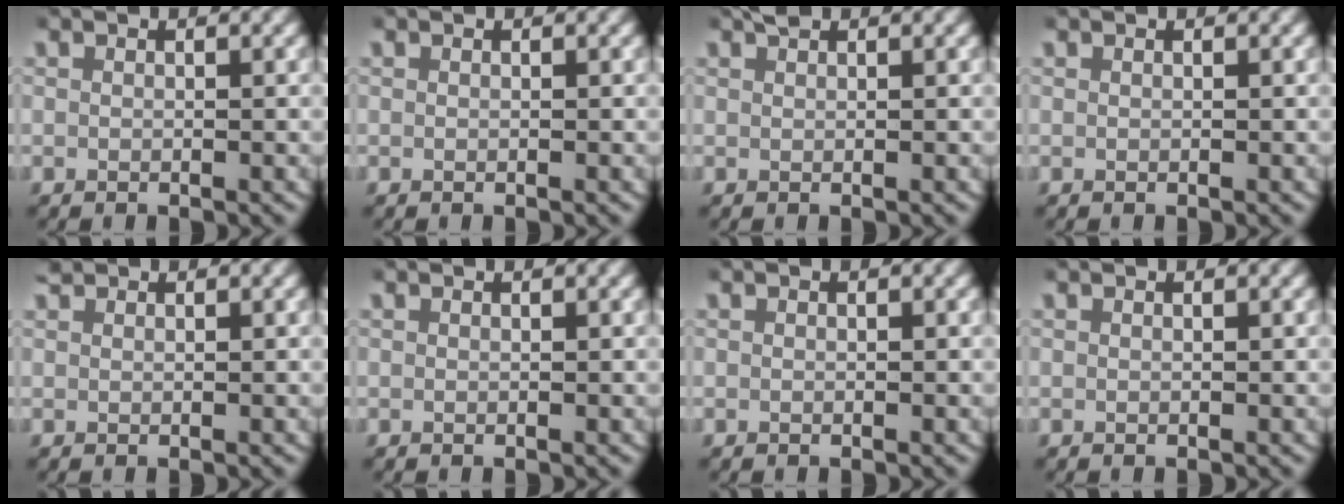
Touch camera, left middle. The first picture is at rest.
{"total": 0.0}
{"total": 1.0, "force": [0.9, 0.2, 0.3], "torque": [-0.004, 0.003, 0.015]}
{"total": 0.0}
{"total": 0.7, "force": [0.7, 0.0, 0.0], "torque": [-0.001, 0.000, 0.013]}
{"total": 0.0}
{"total": 0.0}
{"total": 0.0}